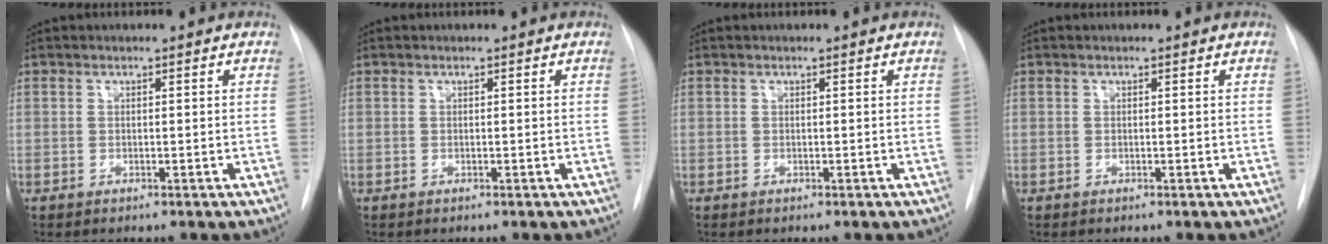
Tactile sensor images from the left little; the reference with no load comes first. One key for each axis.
{"total": 0.0}
{"total": 0.0}
{"total": 0.0}